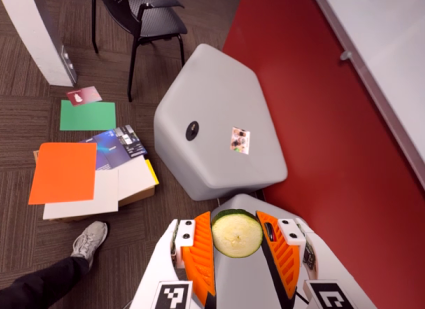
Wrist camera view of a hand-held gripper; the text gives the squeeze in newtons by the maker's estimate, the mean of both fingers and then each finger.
{"total": 9.1, "left": 9.4, "right": 8.9}